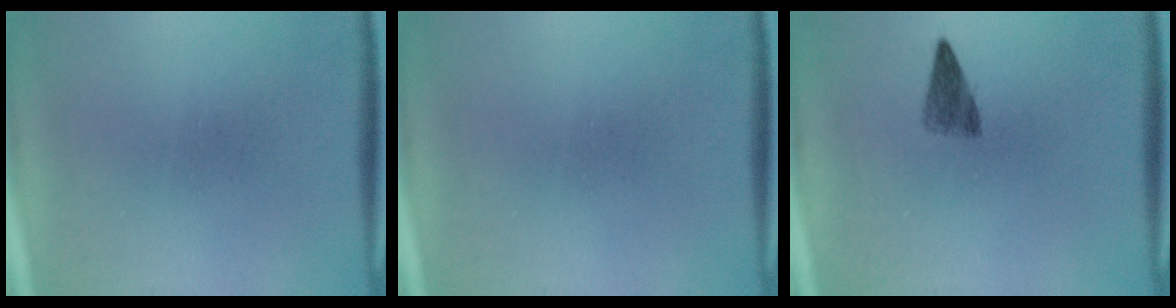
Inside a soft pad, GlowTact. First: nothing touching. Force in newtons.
{"total": 0.0}
{"total": 2.8}